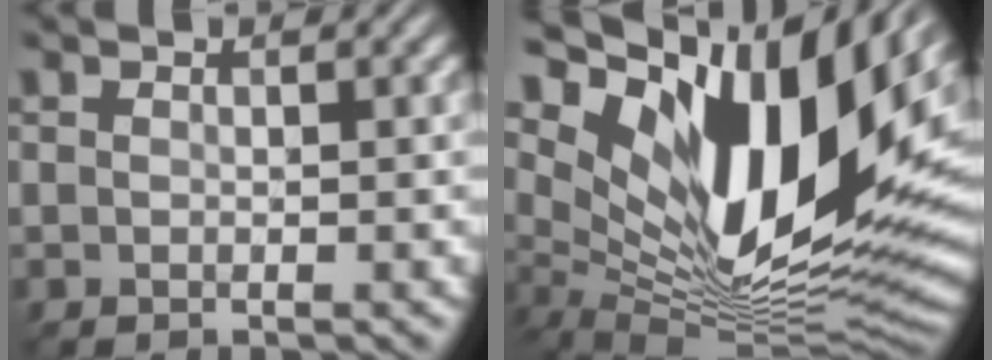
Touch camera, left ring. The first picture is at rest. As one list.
[{"total": 15.9, "force": [7.0, 6.5, 12.7], "torque": [-0.217, 0.007, 0.123]}]